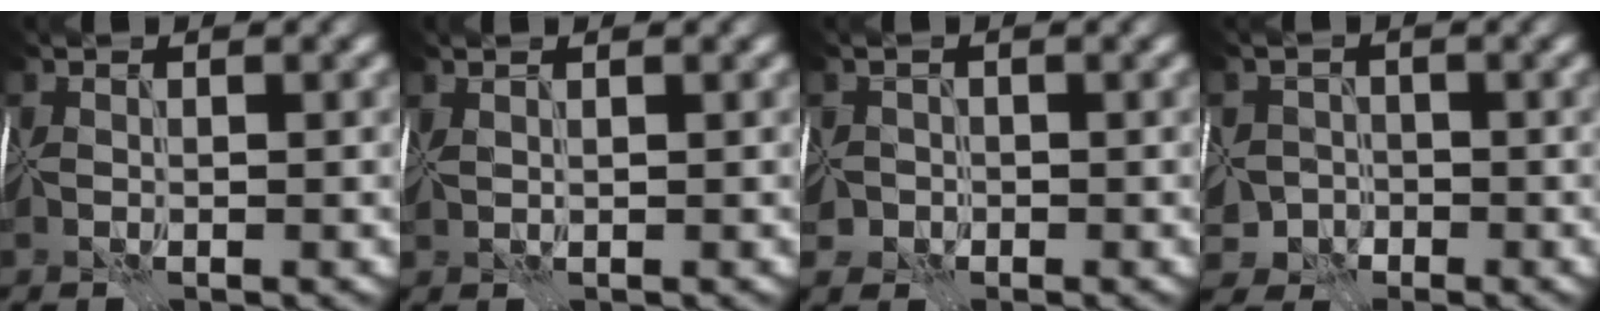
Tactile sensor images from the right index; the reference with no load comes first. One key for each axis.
{"total": 1.5, "fx": 1.3, "fy": 0.4, "fz": 0.8, "tx": -0.013, "ty": 0.009, "tz": 0.013}
{"total": 2.3, "fx": -1.0, "fy": 2.0, "fz": 0.4, "tx": 0.000, "ty": 0.007, "tz": -0.022}
{"total": 4.8, "fx": -2.3, "fy": 4.1, "fz": 1.1, "tx": 0.006, "ty": -0.005, "tz": -0.045}